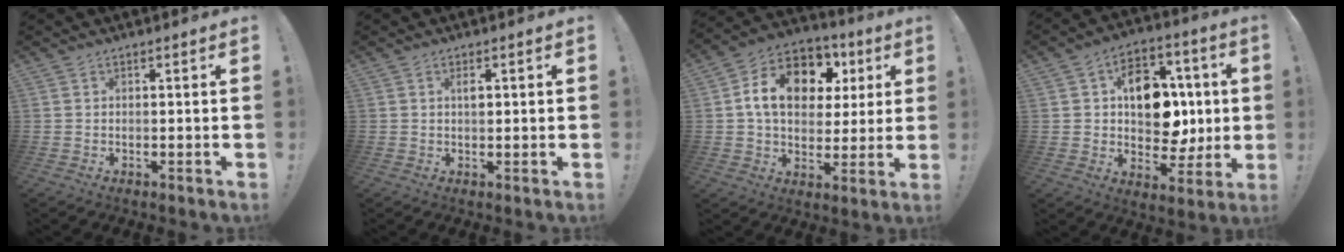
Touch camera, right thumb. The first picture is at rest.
{"total": 1.8, "force": [0.4, 0.7, 1.7], "torque": [-0.027, 0.002, 0.003]}
{"total": 16.1, "force": [5.0, 11.3, 10.4], "torque": [-0.167, -0.008, 0.095]}
{"total": 16.2, "force": [2.1, 12.1, 10.5], "torque": [-0.138, 0.003, 0.050]}